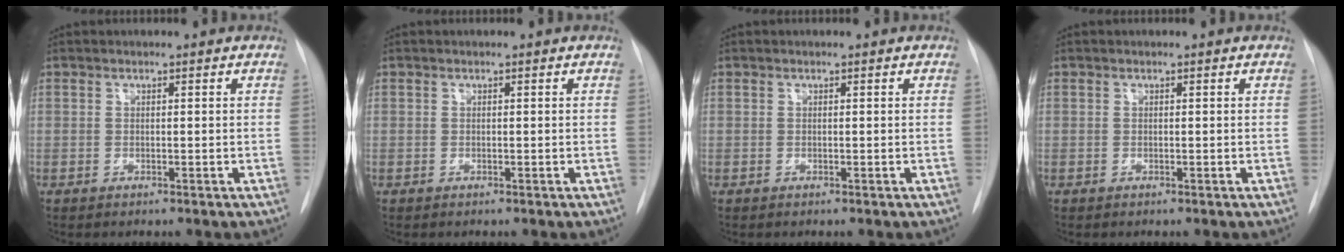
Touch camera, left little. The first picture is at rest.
{"total": 0.0}
{"total": 0.0}
{"total": 0.0}